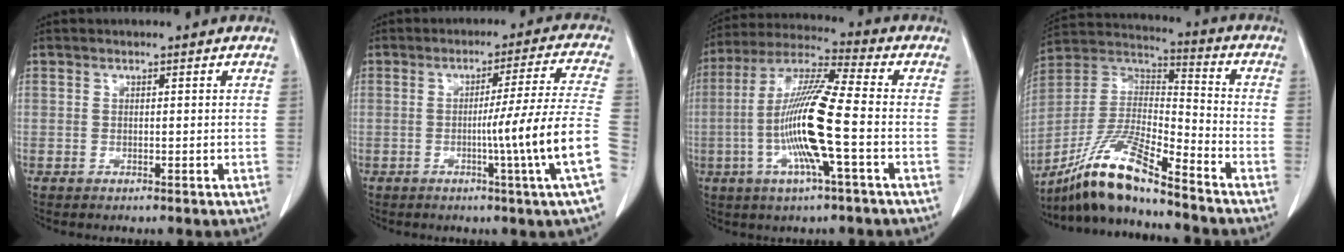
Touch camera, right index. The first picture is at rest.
{"total": 12.8, "force": [-3.4, -3.2, 12.0], "torque": [-0.164, -0.018, -0.053]}
{"total": 14.3, "force": [-2.9, 0.3, 14.0], "torque": [-0.278, -0.001, -0.063]}
{"total": 14.8, "force": [-12.2, 0.6, 8.5], "torque": [-0.171, -0.001, -0.227]}